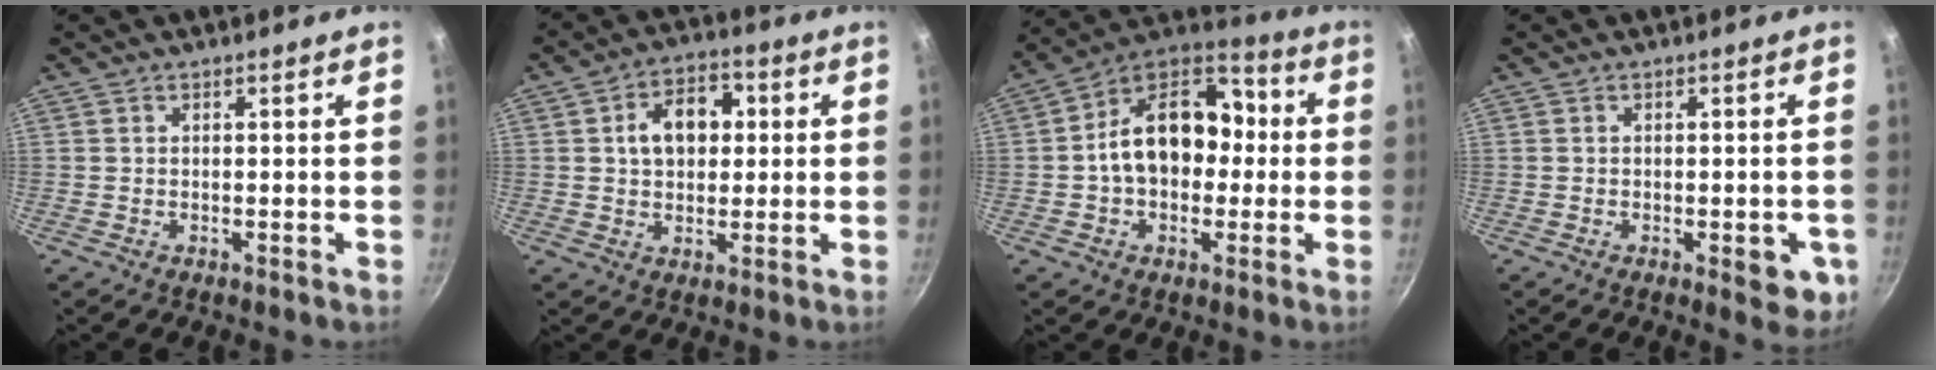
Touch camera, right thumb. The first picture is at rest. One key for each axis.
{"total": 9.5, "fx": 1.7, "fy": 6.5, "fz": 6.7, "tx": -0.081, "ty": 0.012, "tz": 0.023}
{"total": 17.4, "fx": 0.2, "fy": 11.8, "fz": 12.8, "tx": -0.166, "ty": 0.042, "tz": -0.007}
{"total": 4.9, "fx": -1.7, "fy": 2.0, "fz": 4.2, "tx": -0.031, "ty": 0.002, "tz": -0.014}